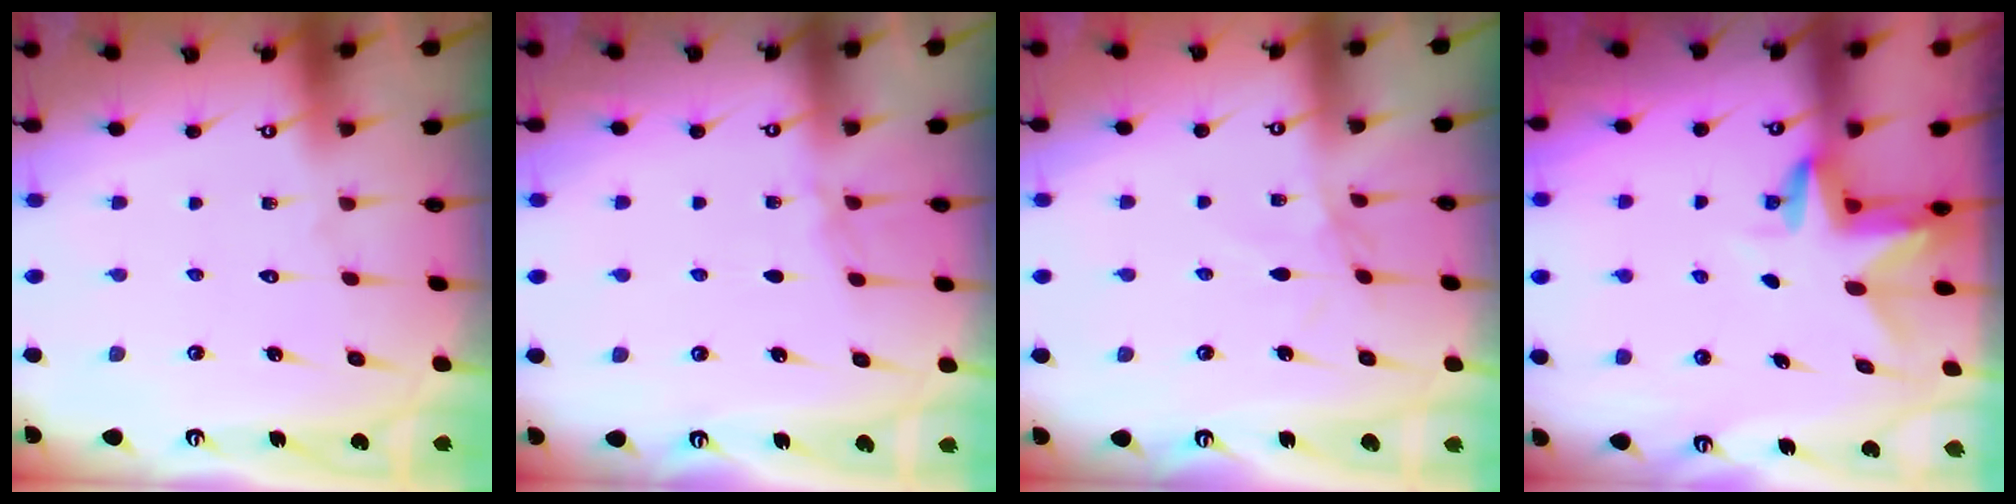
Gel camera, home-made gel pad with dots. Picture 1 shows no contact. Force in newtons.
{"total": 3.4, "press": 3.4, "slide": 0.5}
{"total": 1.7, "press": 1.7, "slide": 0.4}
{"total": 3.1, "press": 3.1, "slide": 0.2}